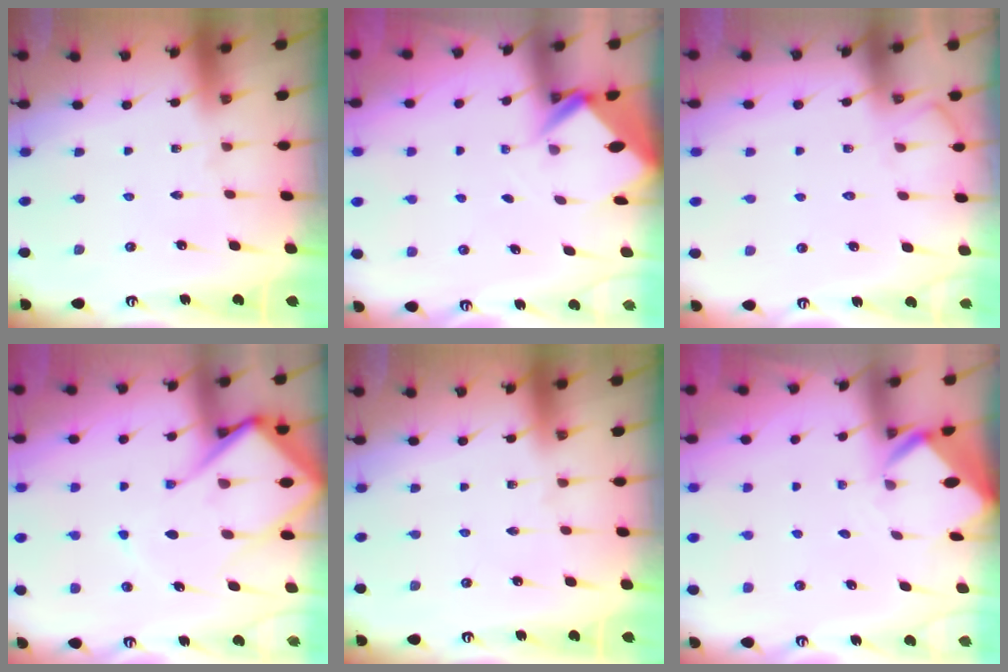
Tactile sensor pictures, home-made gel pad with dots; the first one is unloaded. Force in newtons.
{"total": 2.8, "press": 2.8, "slide": 0.1}
{"total": 4.6, "press": 4.5, "slide": 0.6}
{"total": 16.7, "press": 16.6, "slide": 1.7}
{"total": 0.0}
{"total": 3.2, "press": 3.2, "slide": 0.2}